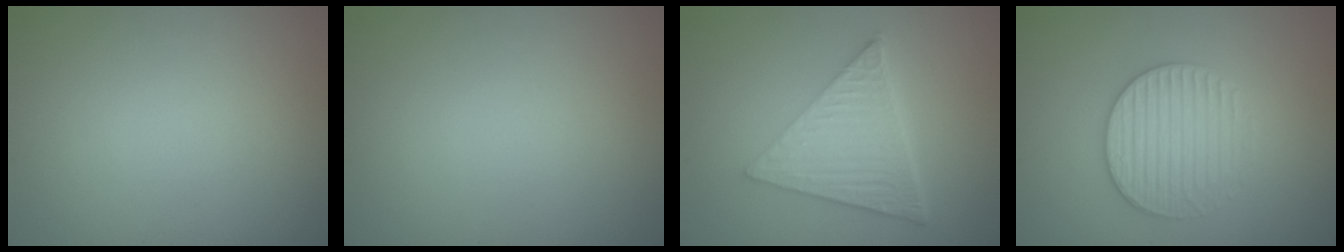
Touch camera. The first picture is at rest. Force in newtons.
{"total": 0.0}
{"total": 6.9, "press": 4.5, "slide": 5.3}
{"total": 3.4, "press": 3.2, "slide": 1.1}